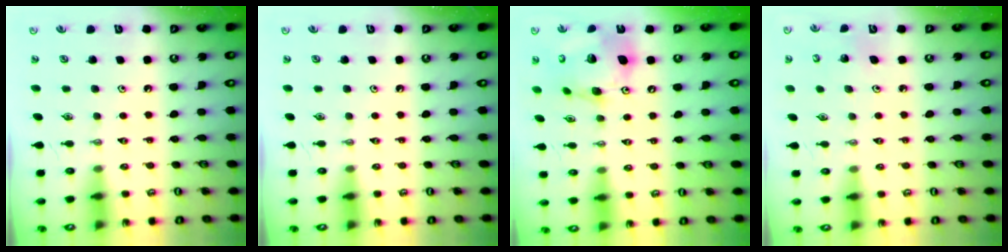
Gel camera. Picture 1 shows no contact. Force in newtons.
{"total": 0.0}
{"total": 17.9, "press": 17.7, "slide": 2.1}
{"total": 5.3, "press": 5.1, "slide": 1.3}